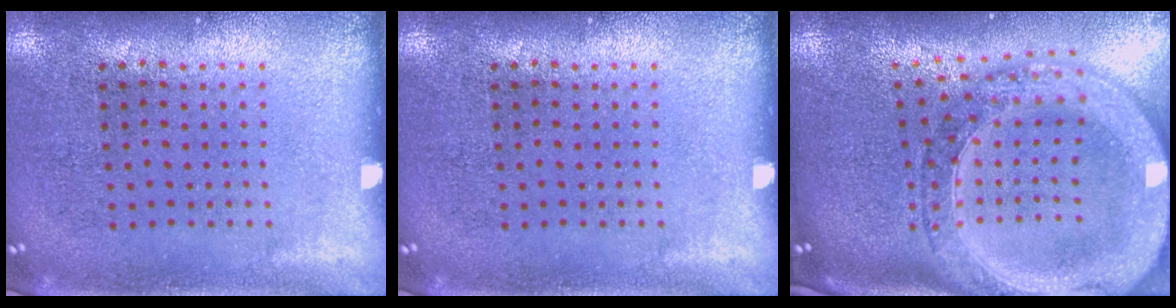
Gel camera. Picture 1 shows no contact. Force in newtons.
{"total": 0.0}
{"total": 3.5, "press": 2.8, "slide": 2.1}